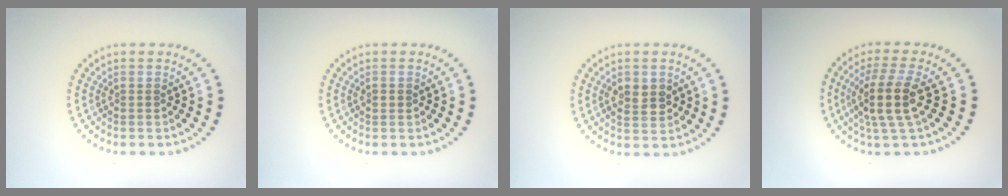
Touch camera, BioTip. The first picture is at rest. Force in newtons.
{"total": 0.8, "press": 0.8, "slide": 0.1}
{"total": 2.4, "press": 2.4, "slide": 0.2}
{"total": 4.3, "press": 3.4, "slide": 2.5}